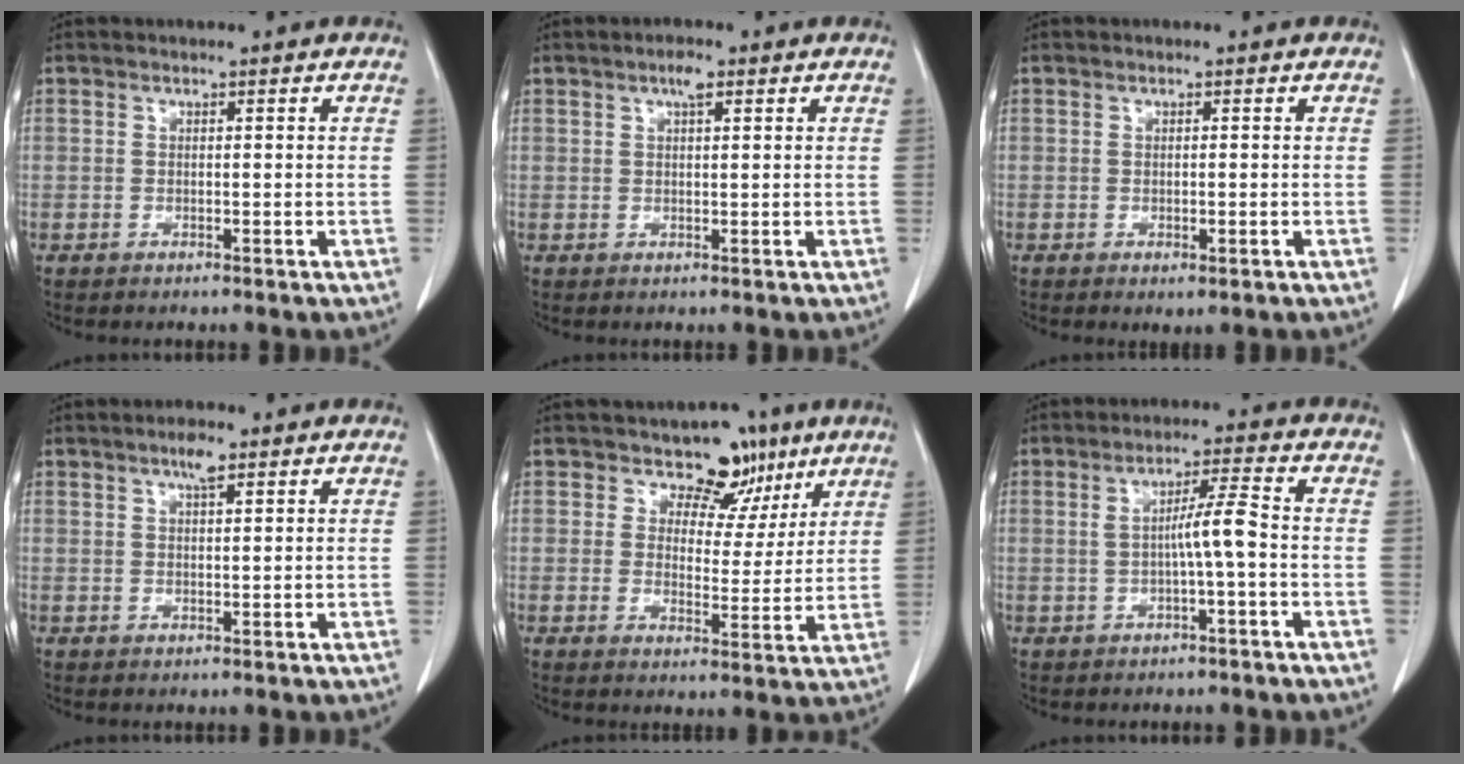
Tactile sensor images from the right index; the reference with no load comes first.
{"total": 2.1, "force": [1.2, 0.5, 1.7], "torque": [-0.031, 0.005, 0.018]}
{"total": 1.2, "force": [-0.3, 0.4, 1.1], "torque": [-0.019, -0.004, 0.003]}
{"total": 2.5, "force": [1.6, 0.5, 1.9], "torque": [-0.036, 0.004, 0.025]}
{"total": 6.9, "force": [5.0, 4.5, 1.9], "torque": [-0.006, -0.004, 0.066]}
{"total": 4.8, "force": [-0.5, -0.3, 4.8], "torque": [-0.080, 0.008, -0.009]}